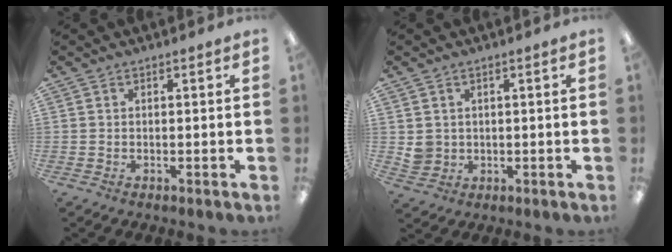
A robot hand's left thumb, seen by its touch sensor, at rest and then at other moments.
{"total": 3.9, "force": [0.9, 3.8, 0.5], "torque": [-0.012, 0.003, 0.020]}